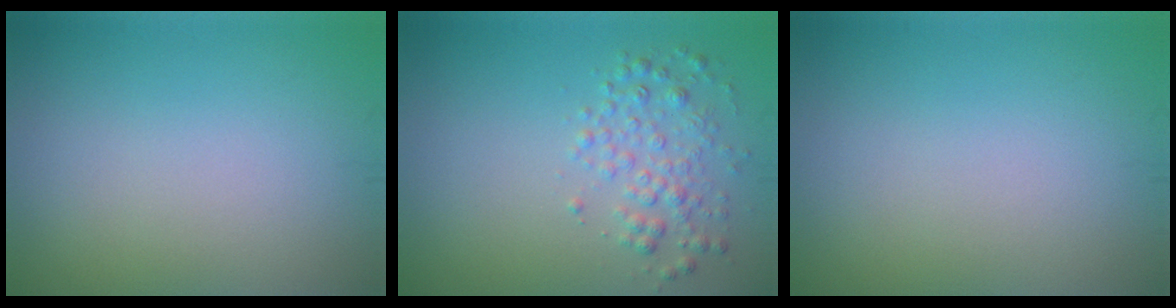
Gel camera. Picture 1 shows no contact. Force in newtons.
{"total": 2.4, "press": 2.4, "slide": 0.1}
{"total": 0.0}